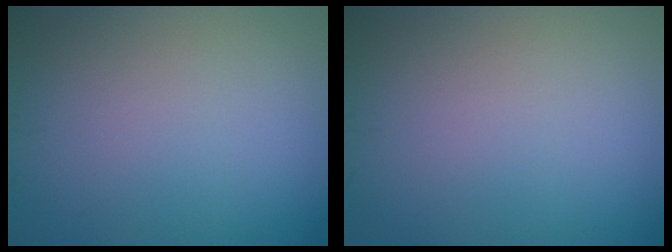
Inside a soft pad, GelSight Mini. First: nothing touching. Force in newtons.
{"total": 0.0}